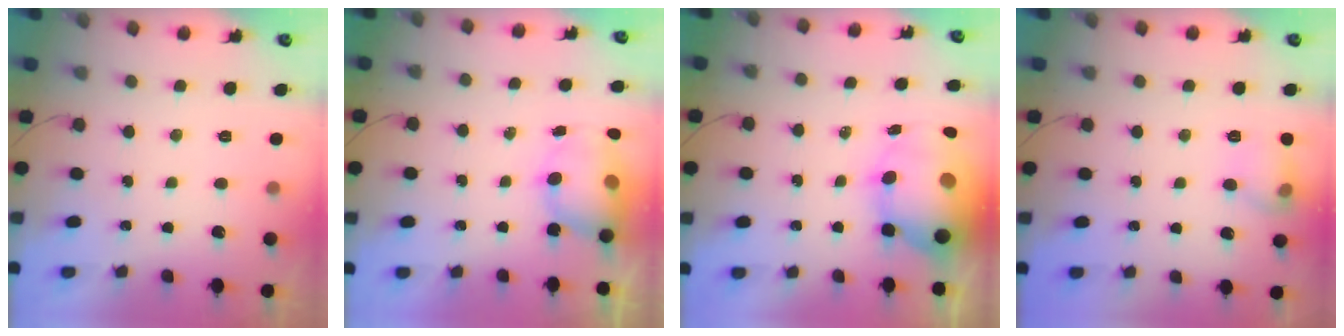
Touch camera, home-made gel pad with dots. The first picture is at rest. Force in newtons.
{"total": 8.7, "press": 8.6, "slide": 0.4}
{"total": 13.3, "press": 12.9, "slide": 3.0}
{"total": 8.3, "press": 8.2, "slide": 1.0}